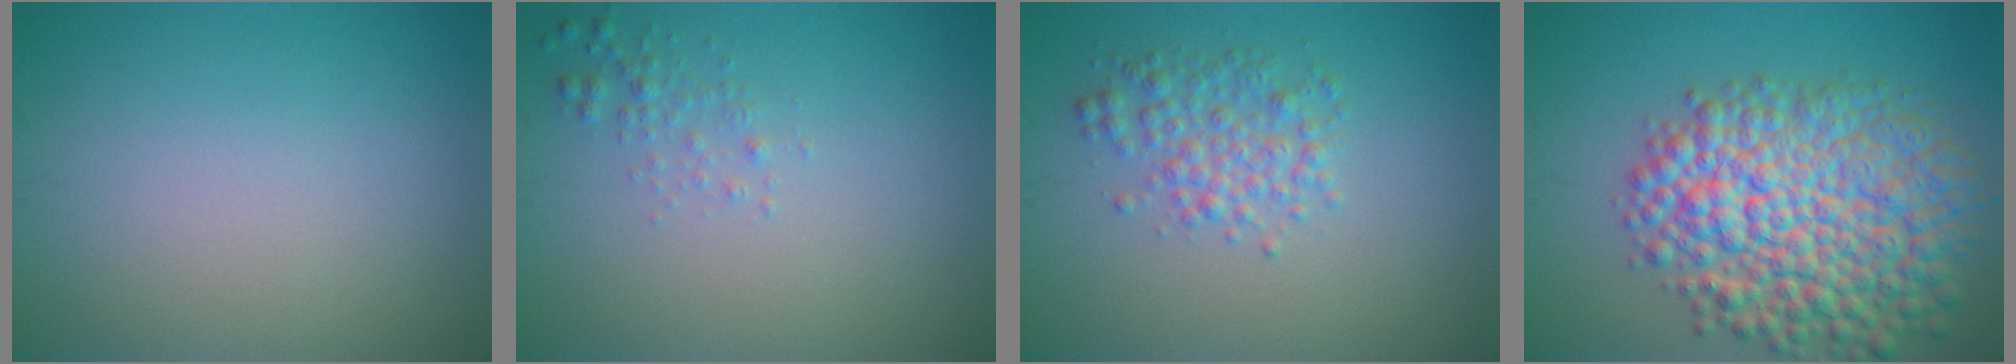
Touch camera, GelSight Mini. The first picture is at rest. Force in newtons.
{"total": 1.1, "press": 1.1, "slide": 0.1}
{"total": 2.9, "press": 2.9, "slide": 0.0}
{"total": 11.1, "press": 11.1, "slide": 0.3}